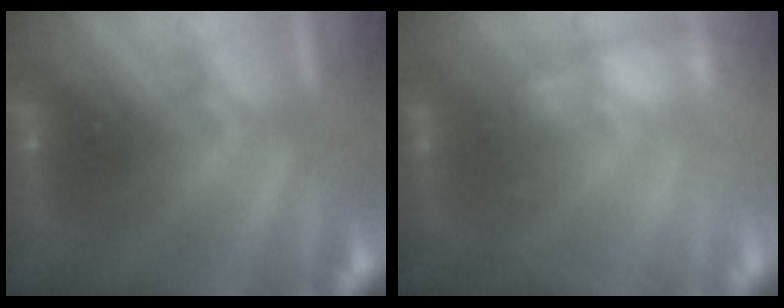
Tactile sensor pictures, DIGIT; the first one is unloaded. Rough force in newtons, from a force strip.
{"total": 2.7}